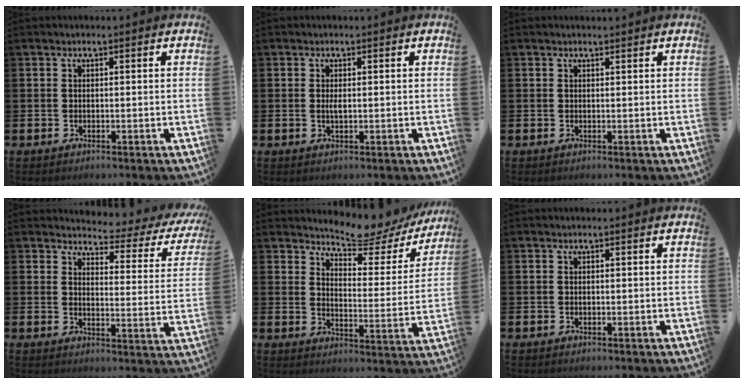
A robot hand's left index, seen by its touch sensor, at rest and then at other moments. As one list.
[{"total": 1.1, "force": [0.2, 0.3, 1.0], "torque": [-0.020, 0.002, 0.002]}, {"total": 0.6, "force": [0.6, 0.0, 0.1], "torque": [0.014, -0.006, 0.008]}, {"total": 3.4, "force": [3.0, 1.4, 1.1], "torque": [-0.022, -0.034, 0.039]}, {"total": 6.7, "force": [6.4, 1.4, 1.4], "torque": [-0.041, -0.052, 0.108]}, {"total": 0.0}]